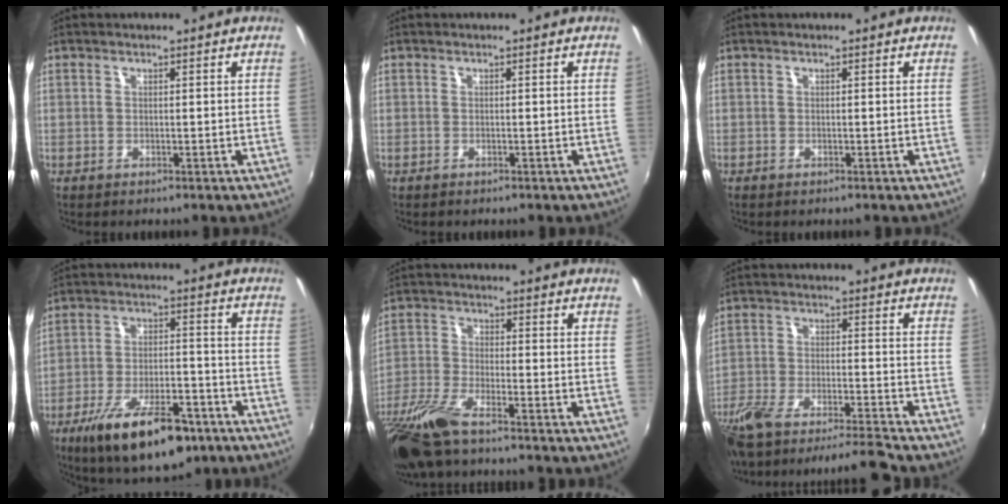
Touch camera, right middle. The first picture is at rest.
{"total": 0.0}
{"total": 0.0}
{"total": 17.8, "force": [-11.2, 6.2, 12.3], "torque": [-0.224, -0.026, -0.171]}
{"total": 11.9, "force": [-9.1, 2.3, 7.3], "torque": [-0.167, -0.033, -0.182]}
{"total": 17.0, "force": [-15.4, -0.5, 7.2], "torque": [-0.153, -0.035, -0.267]}